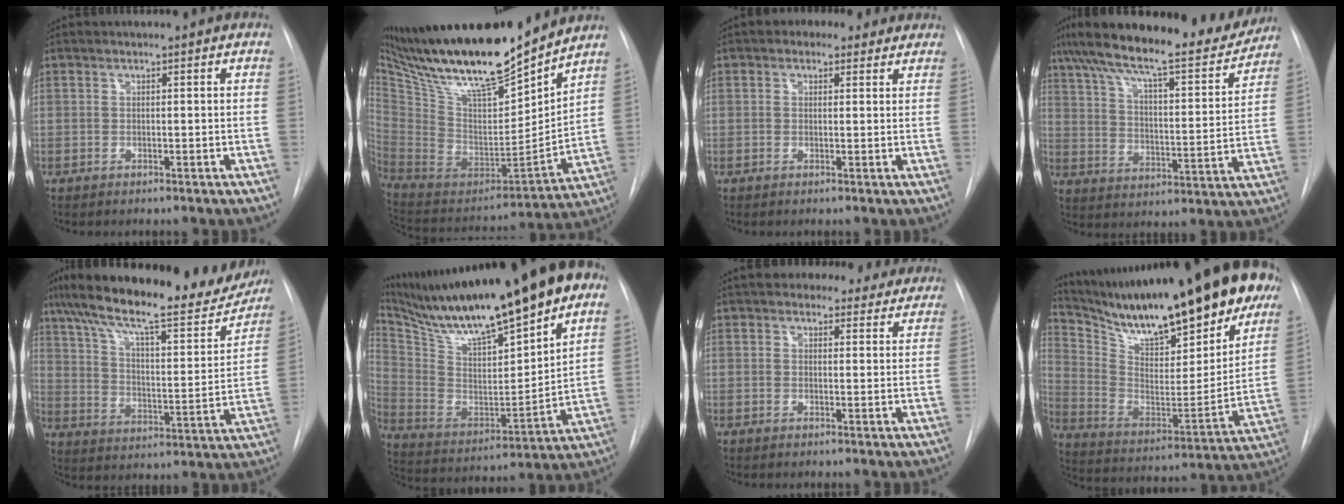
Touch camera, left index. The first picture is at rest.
{"total": 25.5, "force": [21.2, 3.7, 13.6], "torque": [-0.246, -0.019, 0.368]}
{"total": 4.0, "force": [2.6, 2.6, 1.5], "torque": [-0.013, 0.019, 0.033]}
{"total": 21.2, "force": [18.4, 3.4, 9.9], "torque": [-0.166, 0.004, 0.270]}
{"total": 24.4, "force": [20.5, 4.8, 12.4], "torque": [-0.207, -0.003, 0.295]}
{"total": 26.5, "force": [19.5, 3.7, 17.6], "torque": [-0.313, 0.013, 0.323]}
{"total": 9.5, "force": [8.4, 4.1, 1.8], "torque": [0.008, 0.014, 0.087]}
{"total": 29.0, "force": [22.5, 6.7, 17.1], "torque": [-0.280, -0.024, 0.334]}